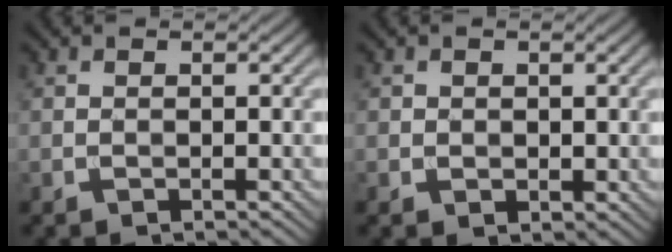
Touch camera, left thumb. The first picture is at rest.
{"total": 1.4, "force": [0.5, 1.3, 0.3], "torque": [-0.009, -0.007, 0.008]}